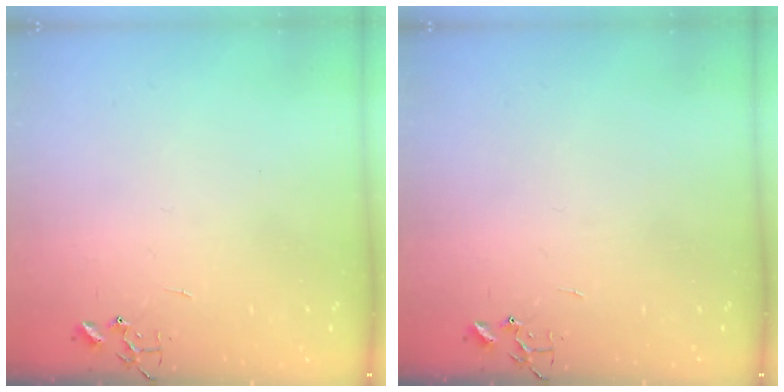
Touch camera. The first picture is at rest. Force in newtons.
{"total": 0.0}